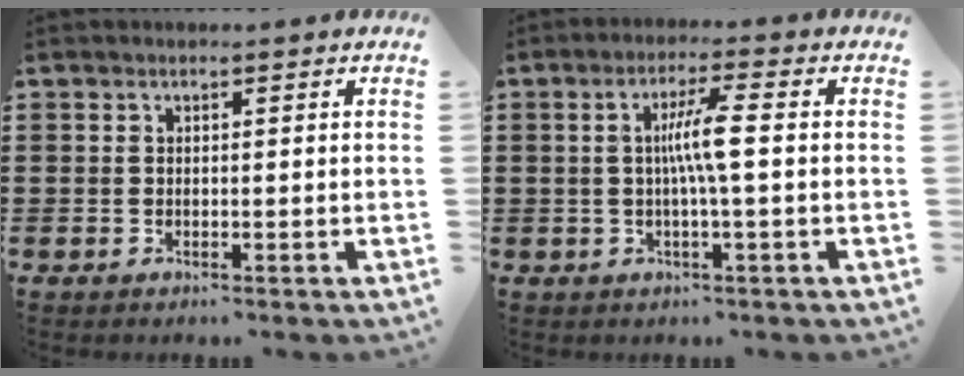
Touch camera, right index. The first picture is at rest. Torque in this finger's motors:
{"motor_torque": [0.95, -0.42, 0.31, 0.17]}